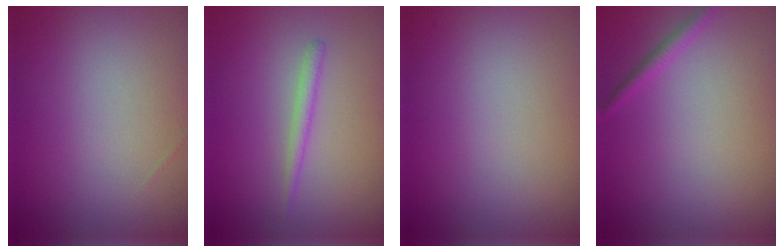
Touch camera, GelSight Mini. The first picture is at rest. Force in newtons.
{"total": 1.2, "press": 1.2, "slide": 0.0}
{"total": 0.0}
{"total": 1.1, "press": 1.1, "slide": 0.0}